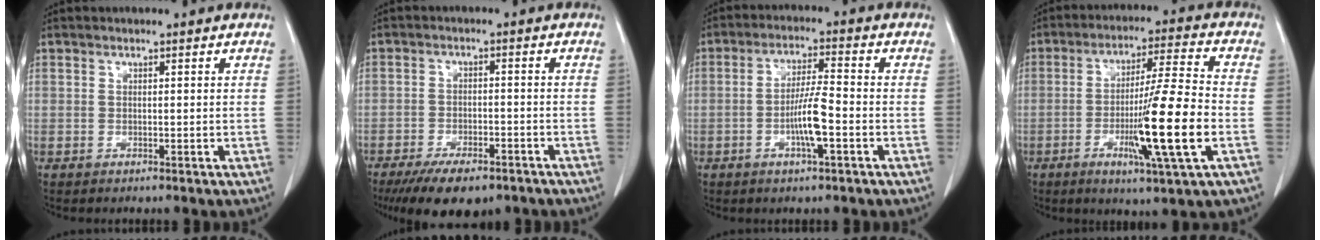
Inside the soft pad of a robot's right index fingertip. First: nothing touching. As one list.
[{"total": 10.5, "force": [-7.6, 3.9, 6.0], "torque": [-0.089, -0.009, -0.115]}, {"total": 6.6, "force": [-2.0, 0.4, 6.3], "torque": [-0.125, 0.002, -0.037]}, {"total": 14.2, "force": [-3.7, -0.6, 13.7], "torque": [-0.240, -0.016, -0.067]}]